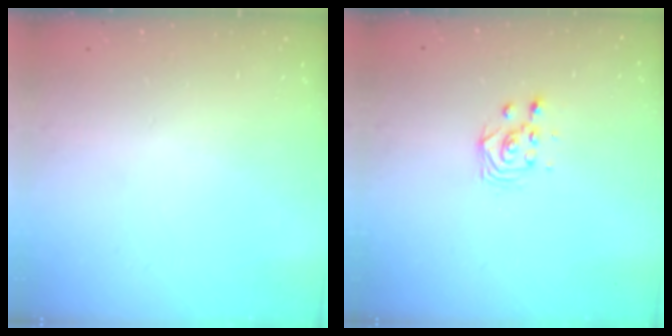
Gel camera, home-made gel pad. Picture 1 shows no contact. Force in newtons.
{"total": 2.8, "press": 2.8, "slide": 0.3}